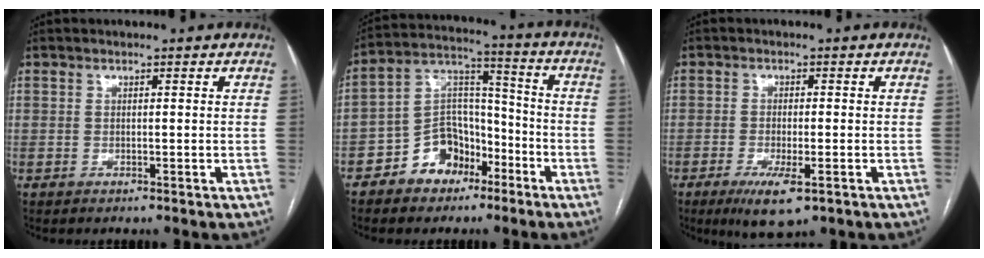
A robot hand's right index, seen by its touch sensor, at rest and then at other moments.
{"total": 10.2, "force": [-5.8, 7.3, 4.2], "torque": [-0.079, 0.037, -0.100]}
{"total": 6.1, "force": [-3.2, 1.5, 5.0], "torque": [-0.088, -0.013, -0.047]}